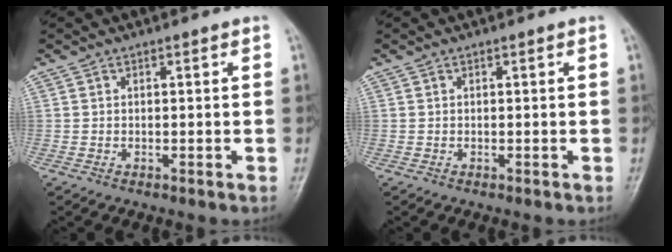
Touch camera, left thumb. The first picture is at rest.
{"total": 0.0}